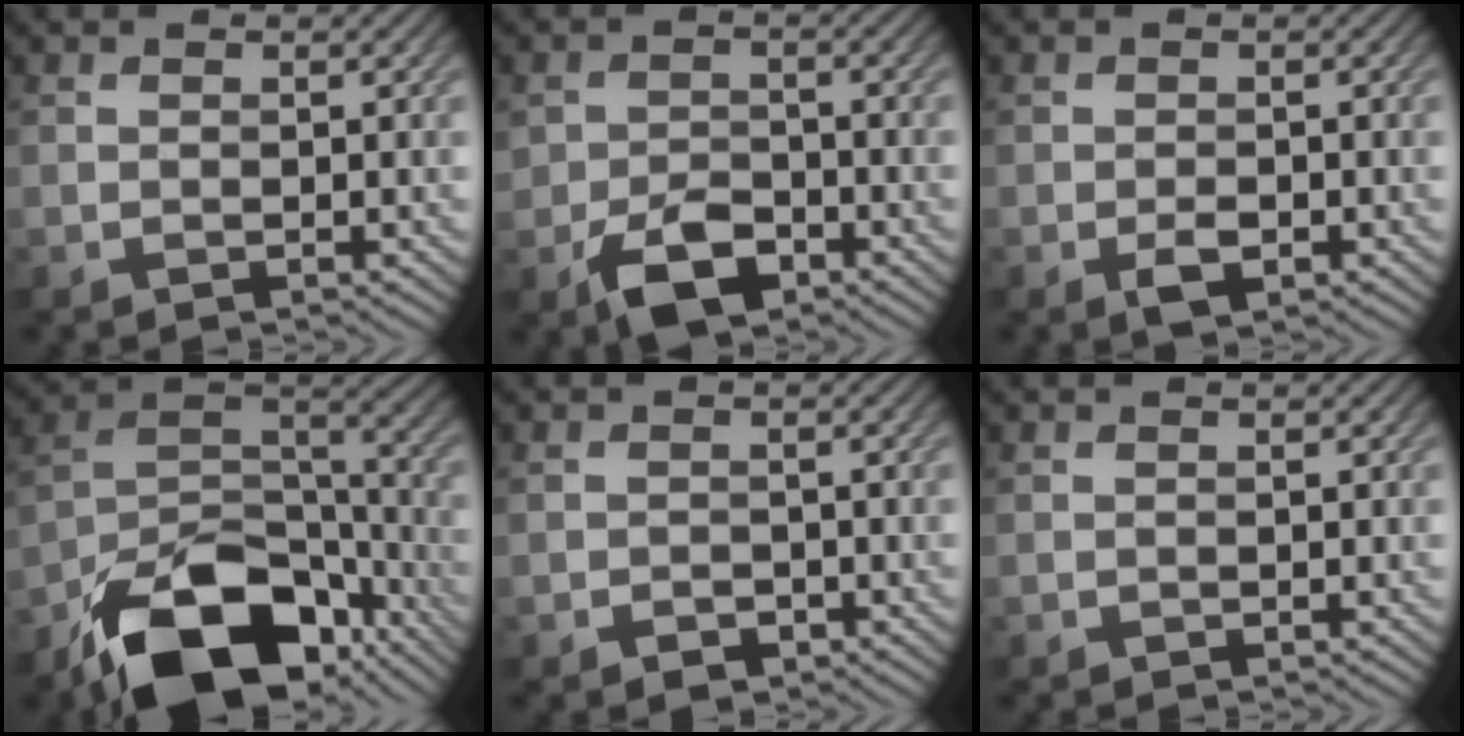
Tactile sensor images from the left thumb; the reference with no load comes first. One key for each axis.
{"total": 5.8, "fx": -3.3, "fy": 3.4, "fz": 3.4, "tx": -0.066, "ty": -0.008, "tz": -0.063}
{"total": 2.1, "fx": -1.0, "fy": 1.1, "fz": 1.5, "tx": -0.027, "ty": -0.003, "tz": -0.016}
{"total": 17.7, "fx": -11.7, "fy": 8.7, "fz": 10.0, "tx": -0.195, "ty": -0.031, "tz": -0.201}
{"total": 1.5, "fx": -0.9, "fy": 1.1, "fz": 0.6, "tx": -0.010, "ty": -0.006, "tz": -0.015}
{"total": 0.0}